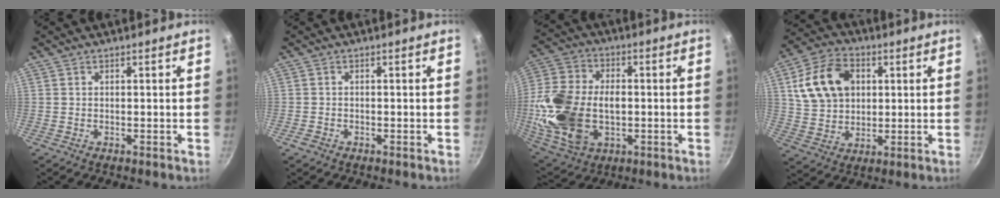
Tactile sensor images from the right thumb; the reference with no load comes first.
{"total": 1.2, "force": [-0.8, 0.8, 0.5], "torque": [-0.016, 0.005, -0.016]}
{"total": 20.4, "force": [-1.9, 13.6, 15.0], "torque": [-0.298, 0.017, -0.027]}
{"total": 14.5, "force": [3.7, 10.7, 9.1], "torque": [-0.151, 0.008, 0.065]}